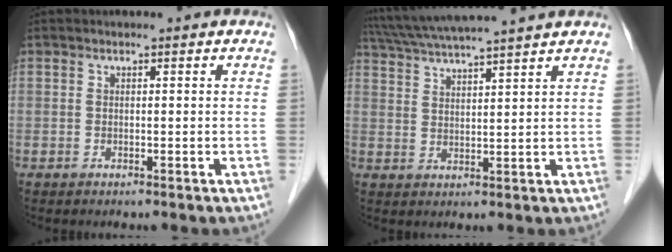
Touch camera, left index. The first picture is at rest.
{"total": 12.3, "force": [10.9, -1.1, 5.6], "torque": [-0.105, 0.027, 0.170]}